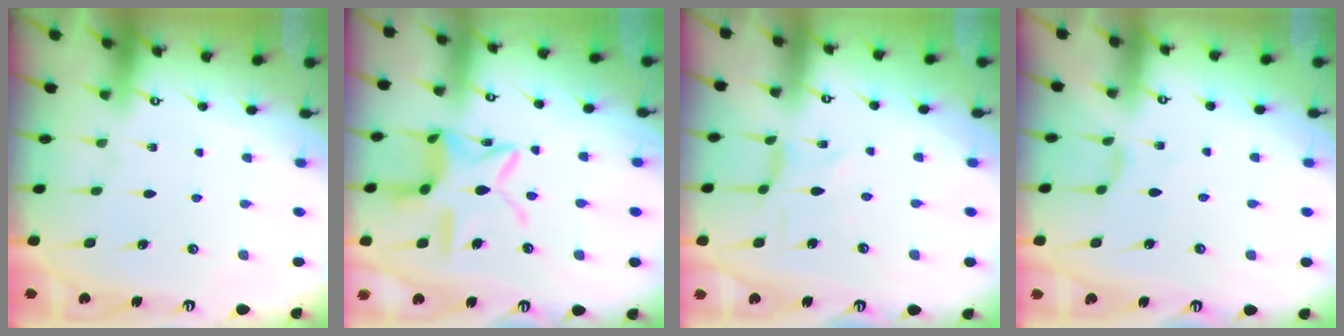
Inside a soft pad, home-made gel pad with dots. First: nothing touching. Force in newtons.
{"total": 14.9, "press": 14.8, "slide": 1.2}
{"total": 0.0}
{"total": 0.6, "press": 0.6, "slide": 0.2}